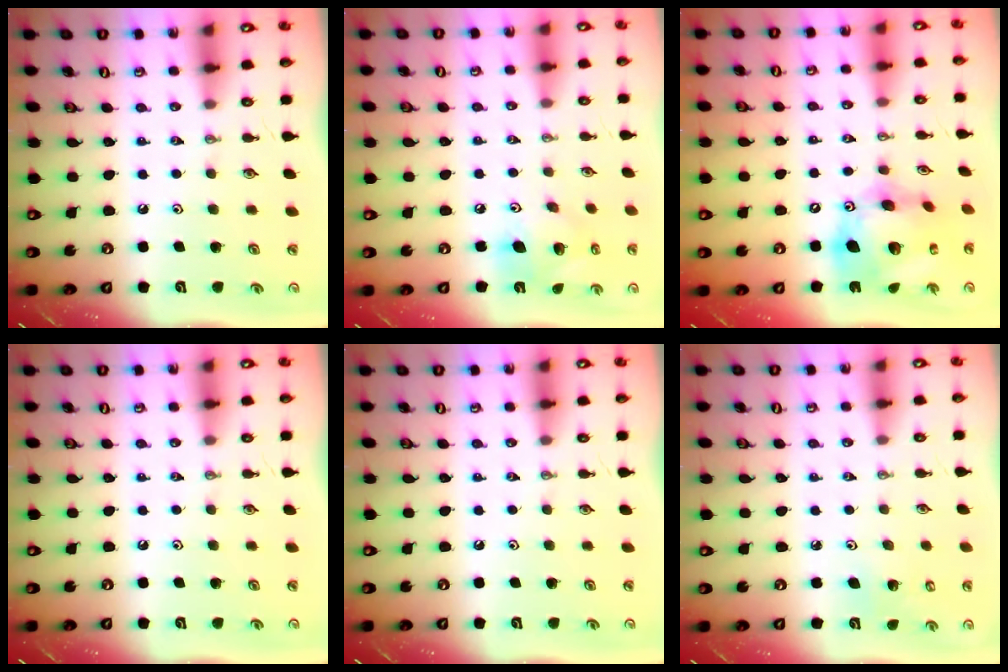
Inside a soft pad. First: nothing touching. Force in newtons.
{"total": 12.4, "press": 12.2, "slide": 2.2}
{"total": 19.1, "press": 19.0, "slide": 1.8}
{"total": 0.0}
{"total": 0.0}
{"total": 5.1, "press": 4.7, "slide": 1.9}